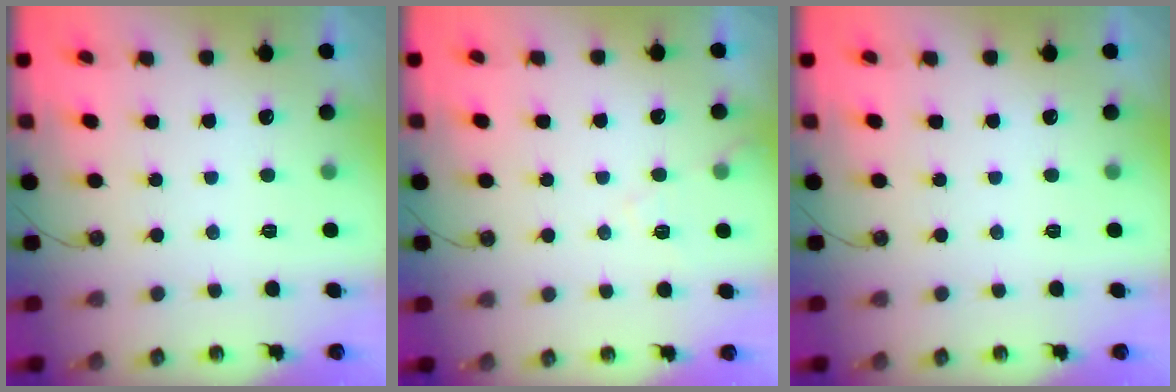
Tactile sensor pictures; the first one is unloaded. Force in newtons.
{"total": 6.1, "press": 6.0, "slide": 1.0}
{"total": 0.0}